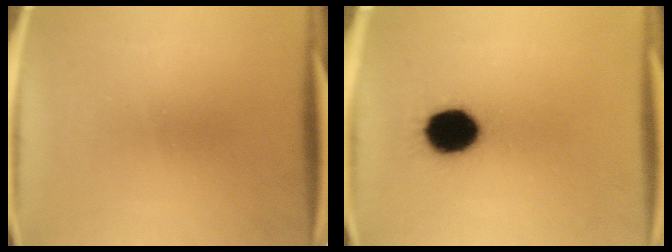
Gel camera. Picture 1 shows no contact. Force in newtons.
{"total": 13.5}